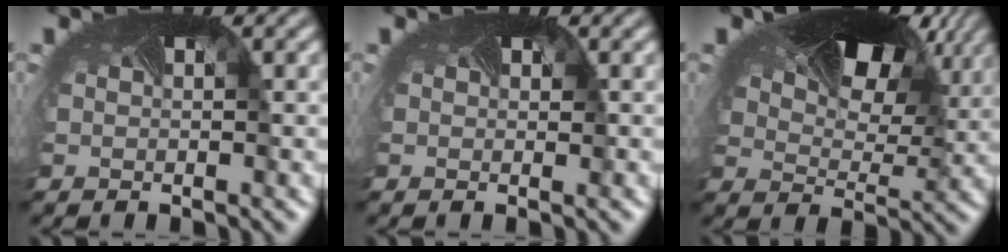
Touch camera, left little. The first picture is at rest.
{"total": 0.5, "force": [0.0, -0.3, -0.4], "torque": [0.006, -0.010, 0.003]}
{"total": 10.2, "force": [5.9, 5.3, 6.5], "torque": [-0.116, 0.005, 0.094]}